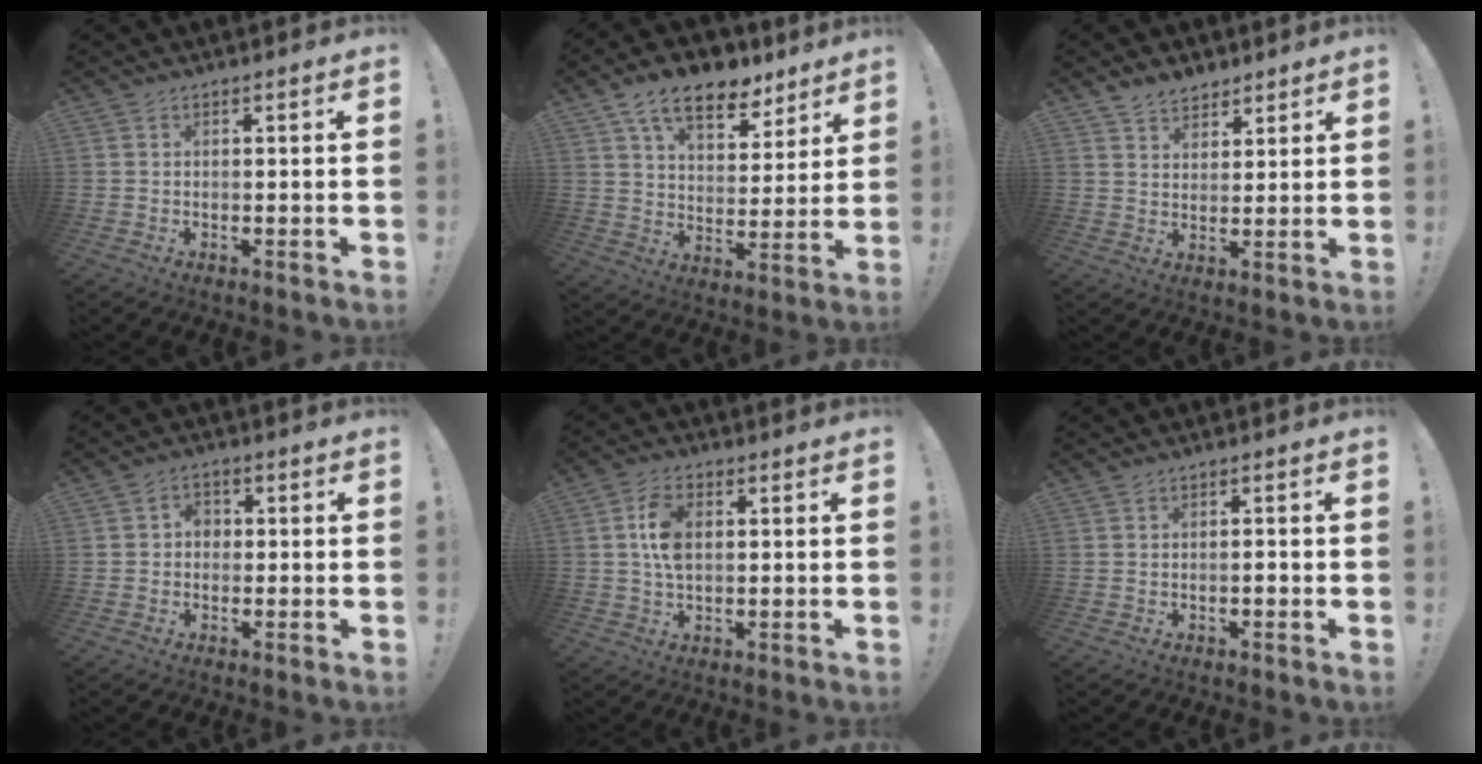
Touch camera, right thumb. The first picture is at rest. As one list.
[{"total": 14.7, "force": [9.6, 7.8, 8.0], "torque": [-0.118, -0.053, 0.171]}, {"total": 6.1, "force": [4.9, 3.4, 1.1], "torque": [-0.014, -0.031, 0.094]}, {"total": 3.3, "force": [-0.6, 2.8, 1.7], "torque": [-0.026, 0.006, -0.014]}, {"total": 7.8, "force": [1.0, 4.6, 6.2], "torque": [-0.117, 0.004, 0.017]}, {"total": 1.1, "force": [-0.8, 0.3, 0.8], "torque": [-0.014, 0.004, -0.014]}]